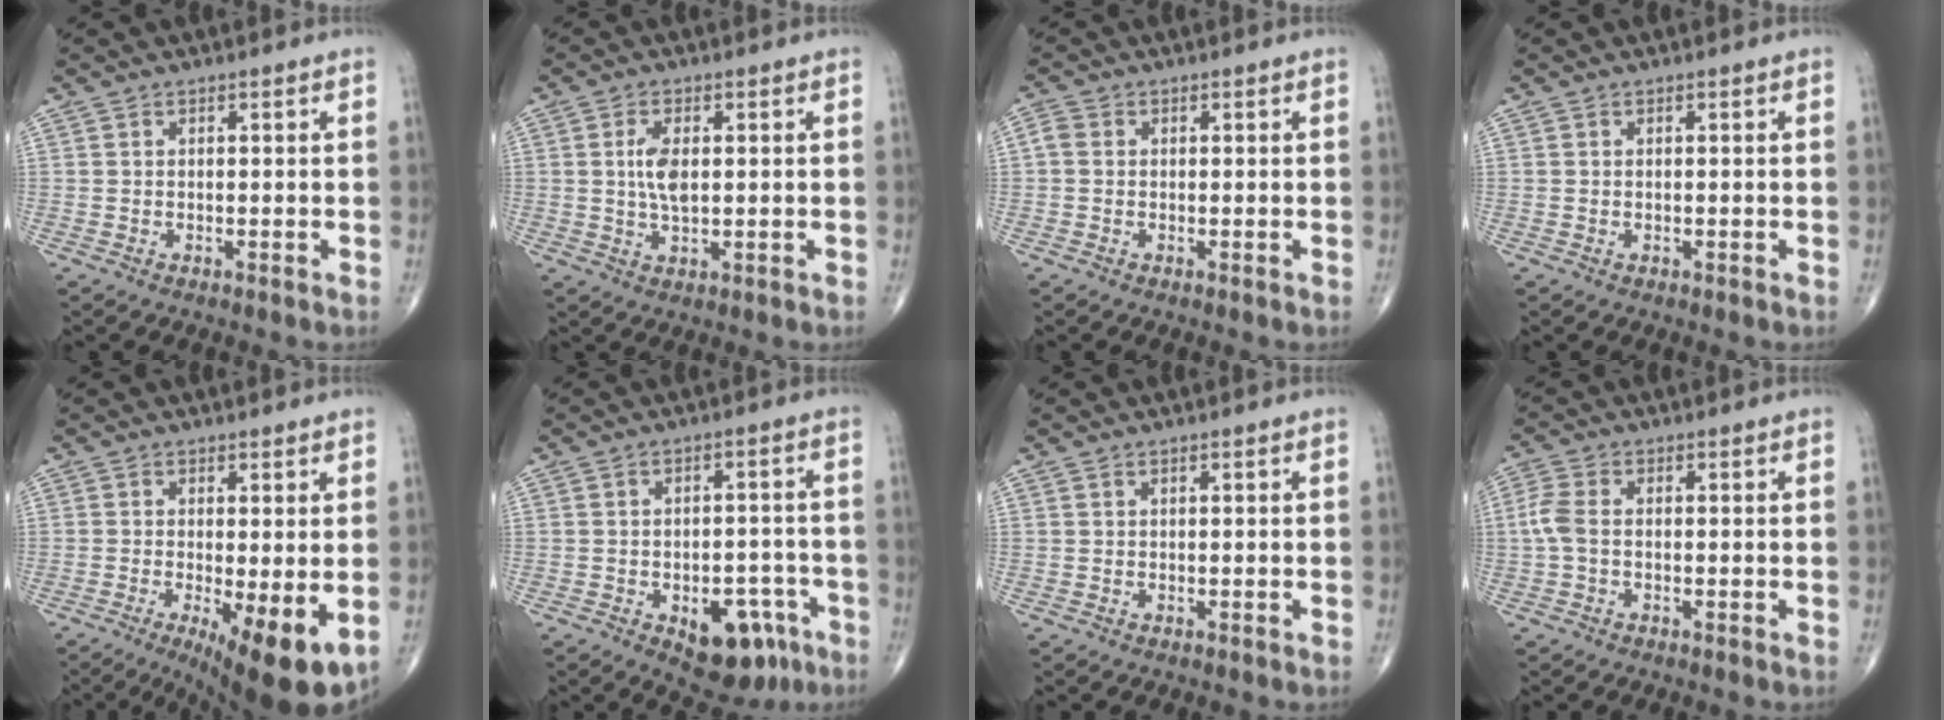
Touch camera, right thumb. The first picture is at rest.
{"total": 4.9, "force": [0.9, 1.8, 4.5], "torque": [-0.097, -0.008, 0.020]}
{"total": 1.8, "force": [0.1, 1.5, 1.0], "torque": [-0.021, 0.004, -0.004]}
{"total": 0.0}
{"total": 11.2, "force": [-3.2, 3.2, 10.2], "torque": [-0.150, -0.023, -0.041]}
{"total": 11.6, "force": [-5.4, 6.5, 7.9], "torque": [-0.068, 0.031, -0.063]}
{"total": 0.0}
{"total": 3.8, "force": [-0.3, 2.2, 3.1], "torque": [-0.084, 0.007, -0.015]}